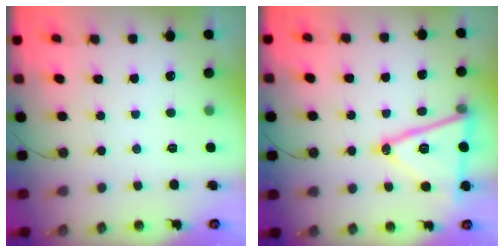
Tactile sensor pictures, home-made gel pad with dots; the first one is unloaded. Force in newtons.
{"total": 17.2, "press": 16.8, "slide": 3.4}